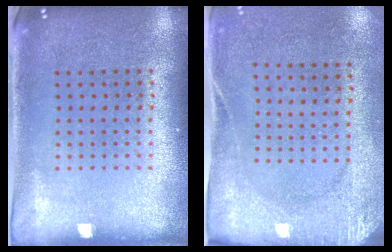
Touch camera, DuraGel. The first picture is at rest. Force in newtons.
{"total": 2.6, "press": 2.0, "slide": 1.6}